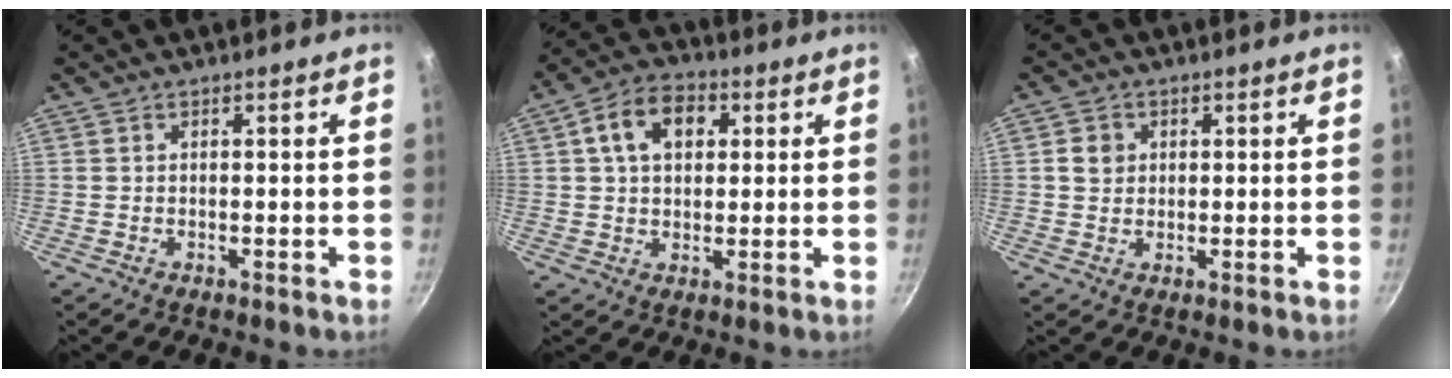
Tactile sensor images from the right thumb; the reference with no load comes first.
{"total": 9.7, "force": [2.7, 6.8, 6.4], "torque": [-0.087, 0.011, 0.034]}
{"total": 3.3, "force": [0.7, 2.9, 1.4], "torque": [-0.011, 0.005, 0.011]}